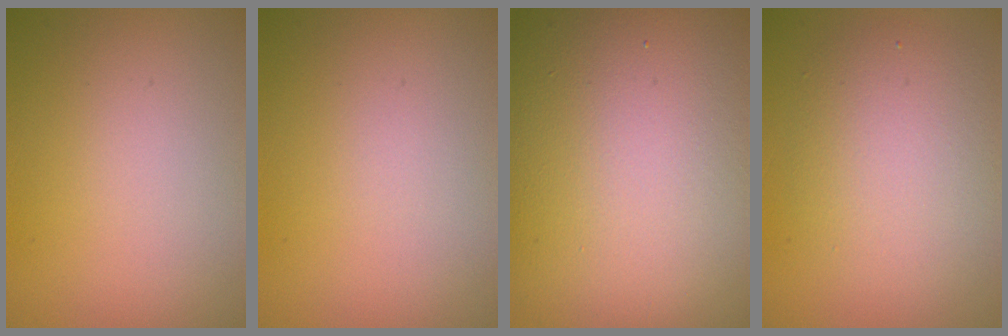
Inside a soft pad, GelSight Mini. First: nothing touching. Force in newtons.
{"total": 0.0}
{"total": 20.7, "press": 20.7, "slide": 1.0}
{"total": 4.7, "press": 4.6, "slide": 0.4}